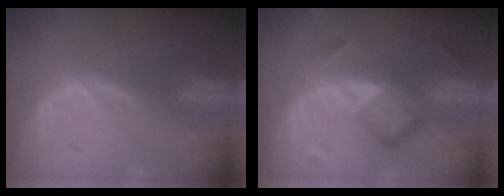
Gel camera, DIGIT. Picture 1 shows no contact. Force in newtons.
{"total": 6.9, "press": 6.0, "slide": 3.5}